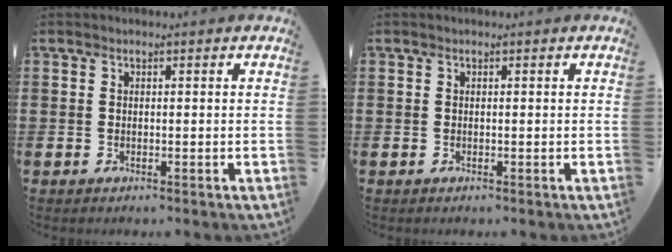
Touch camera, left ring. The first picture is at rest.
{"total": 0.0}